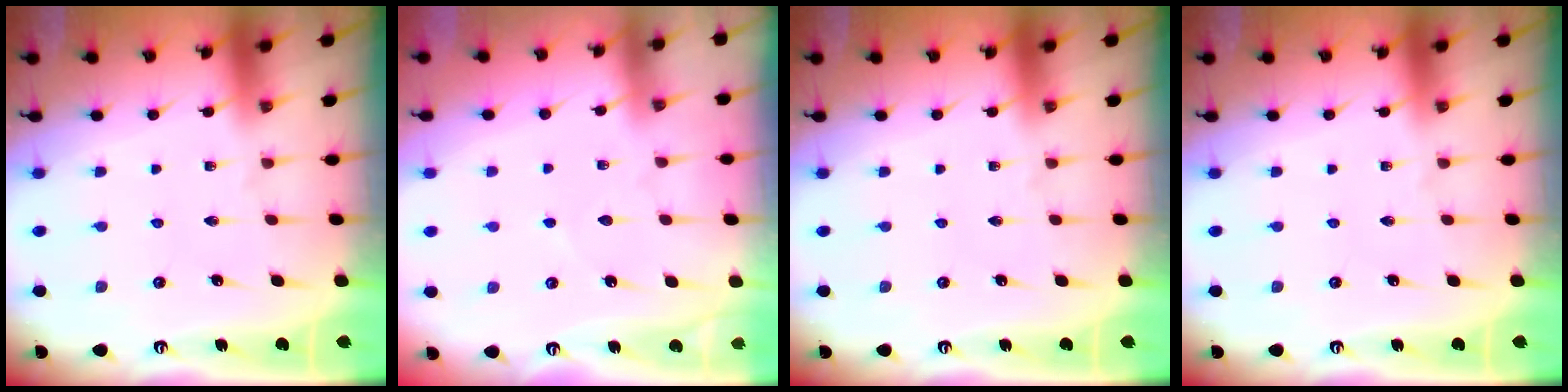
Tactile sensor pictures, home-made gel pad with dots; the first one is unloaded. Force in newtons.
{"total": 3.3, "press": 3.3, "slide": 0.5}
{"total": 0.0}
{"total": 0.0}